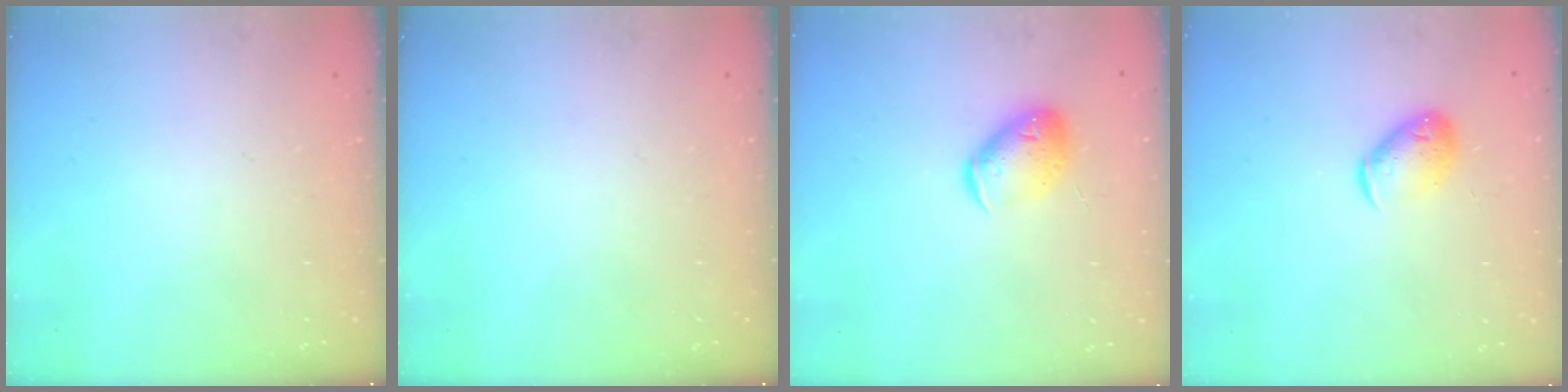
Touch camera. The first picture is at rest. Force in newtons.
{"total": 0.0}
{"total": 10.9, "press": 10.7, "slide": 1.7}
{"total": 9.3, "press": 9.2, "slide": 1.4}